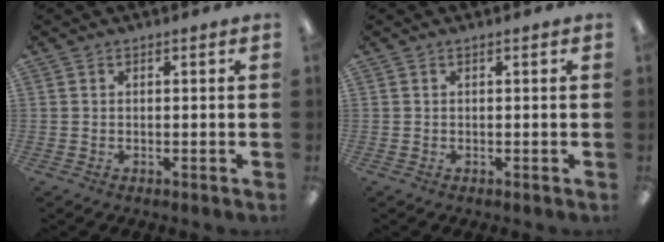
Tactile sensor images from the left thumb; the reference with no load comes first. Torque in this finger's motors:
{"motor_torque": [0.00, 0.00, -0.05, -0.04, 0.00]}